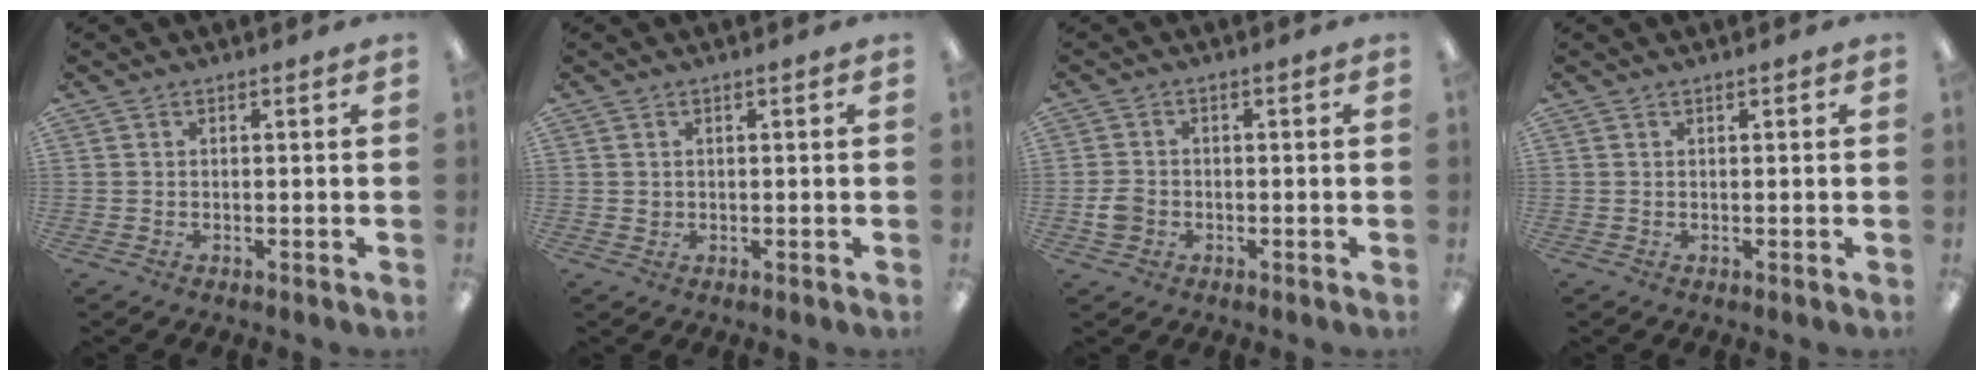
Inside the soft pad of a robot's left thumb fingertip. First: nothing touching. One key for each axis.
{"total": 0.8, "fx": 0.2, "fy": 0.7, "fz": 0.3, "tx": -0.006, "ty": 0.005, "tz": 0.003}
{"total": 3.3, "fx": -1.2, "fy": 2.7, "fz": 1.6, "tx": -0.026, "ty": 0.007, "tz": -0.021}
{"total": 0.6, "fx": 0.4, "fy": 0.2, "fz": 0.5, "tx": -0.011, "ty": 0.001, "tz": 0.006}